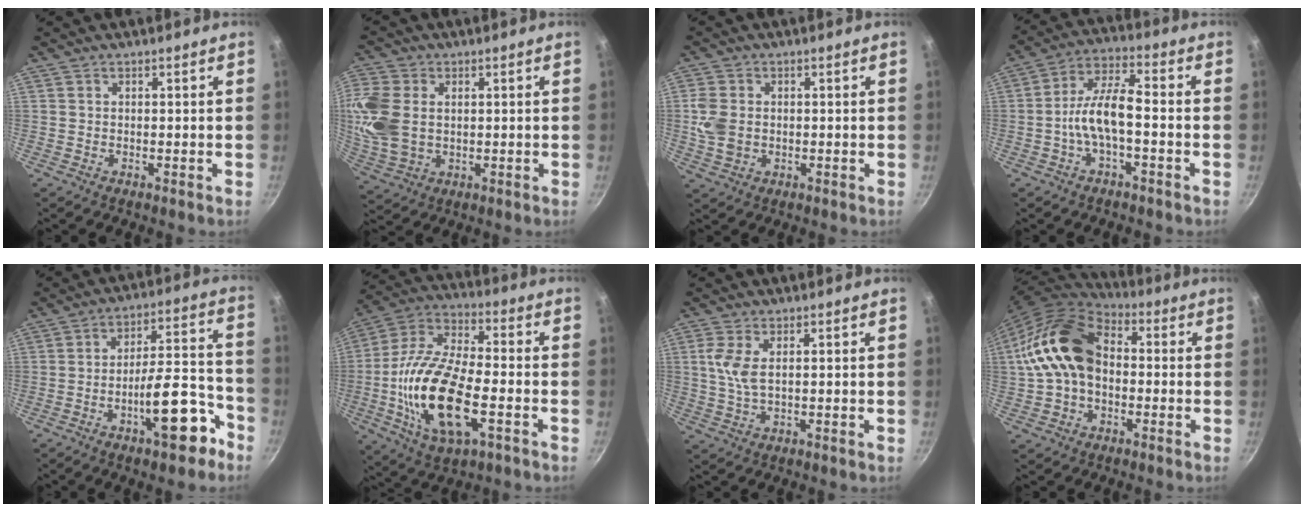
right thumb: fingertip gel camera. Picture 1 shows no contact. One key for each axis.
{"total": 11.8, "fx": 1.3, "fy": 8.5, "fz": 8.1, "tx": -0.174, "ty": -0.009, "tz": 0.031}
{"total": 6.1, "fx": 0.0, "fy": 4.7, "fz": 3.9, "tx": -0.077, "ty": 0.001, "tz": 0.000}
{"total": 9.0, "fx": -2.4, "fy": 3.3, "fz": 8.0, "tx": -0.153, "ty": 0.040, "tz": -0.053}
{"total": 14.1, "fx": -7.1, "fy": 4.9, "fz": 11.2, "tx": -0.131, "ty": 0.067, "tz": -0.101}
{"total": 21.0, "fx": -4.6, "fy": 9.1, "fz": 18.3, "tx": -0.353, "ty": 0.019, "tz": -0.099}
{"total": 4.9, "fx": 1.2, "fy": 2.0, "fz": 4.3, "tx": -0.096, "ty": 0.000, "tz": 0.026}
{"total": 16.1, "fx": 0.2, "fy": 11.4, "fz": 11.4, "tx": -0.184, "ty": 0.039, "tz": -0.009}